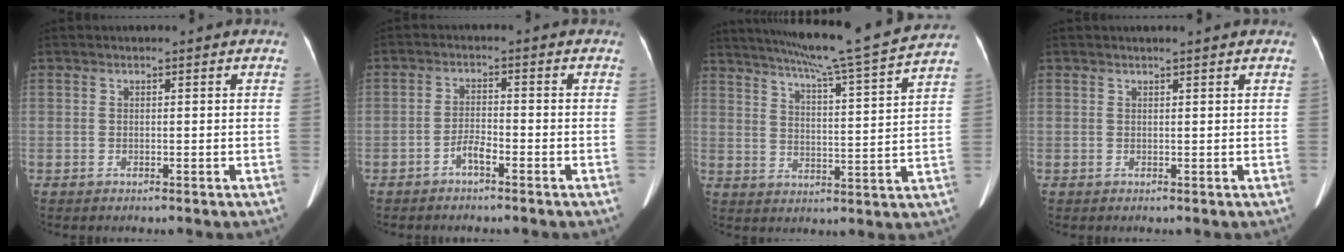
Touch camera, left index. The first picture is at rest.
{"total": 2.5, "force": [-1.8, 0.5, 1.7], "torque": [-0.033, 0.004, -0.035]}
{"total": 18.0, "force": [15.9, -1.6, 8.3], "torque": [-0.143, -0.020, 0.216]}
{"total": 1.7, "force": [1.5, -0.2, 0.9], "torque": [-0.010, 0.012, 0.023]}